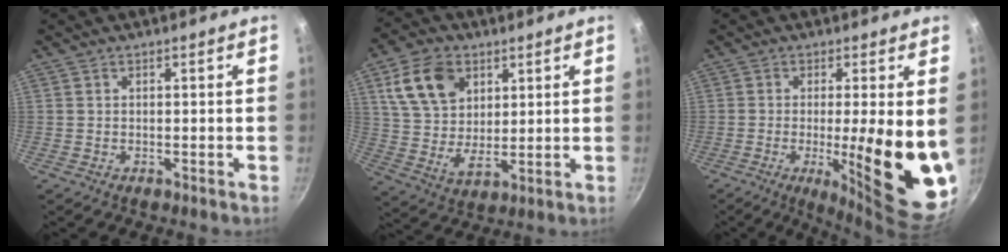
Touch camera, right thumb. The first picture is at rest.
{"total": 13.6, "force": [5.7, 9.3, 8.2], "torque": [-0.129, -0.014, 0.111]}
{"total": 17.1, "force": [-1.3, 3.5, 16.6], "torque": [-0.218, -0.032, -0.013]}